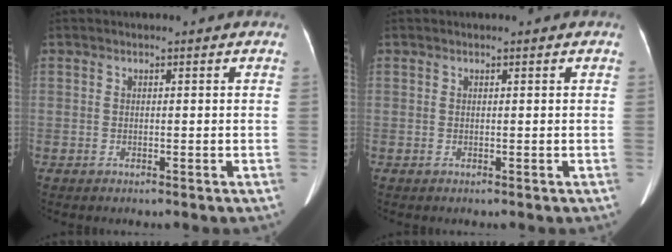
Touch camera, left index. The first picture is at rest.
{"total": 0.0}